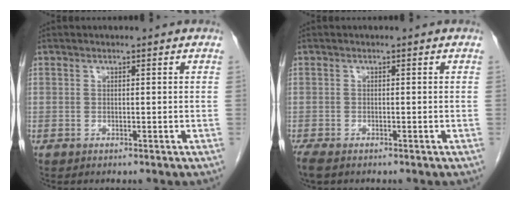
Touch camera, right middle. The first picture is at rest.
{"total": 3.0, "force": [-2.3, 1.0, 1.6], "torque": [-0.039, -0.011, -0.037]}